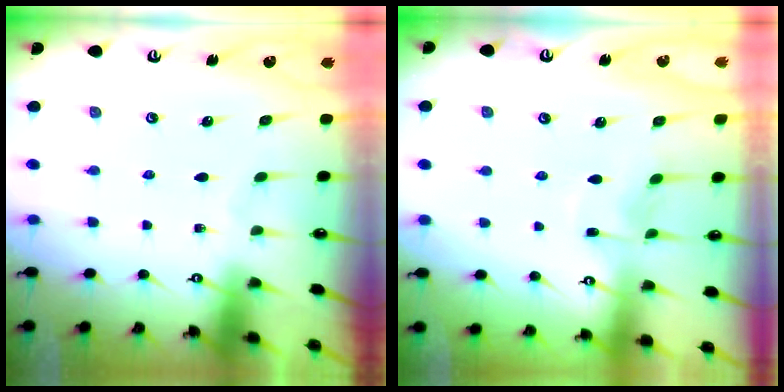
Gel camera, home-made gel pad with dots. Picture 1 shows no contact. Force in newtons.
{"total": 4.2, "press": 4.2, "slide": 0.1}